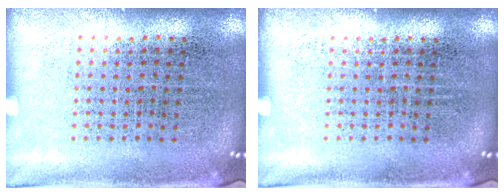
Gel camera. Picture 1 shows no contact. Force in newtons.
{"total": 0.0}